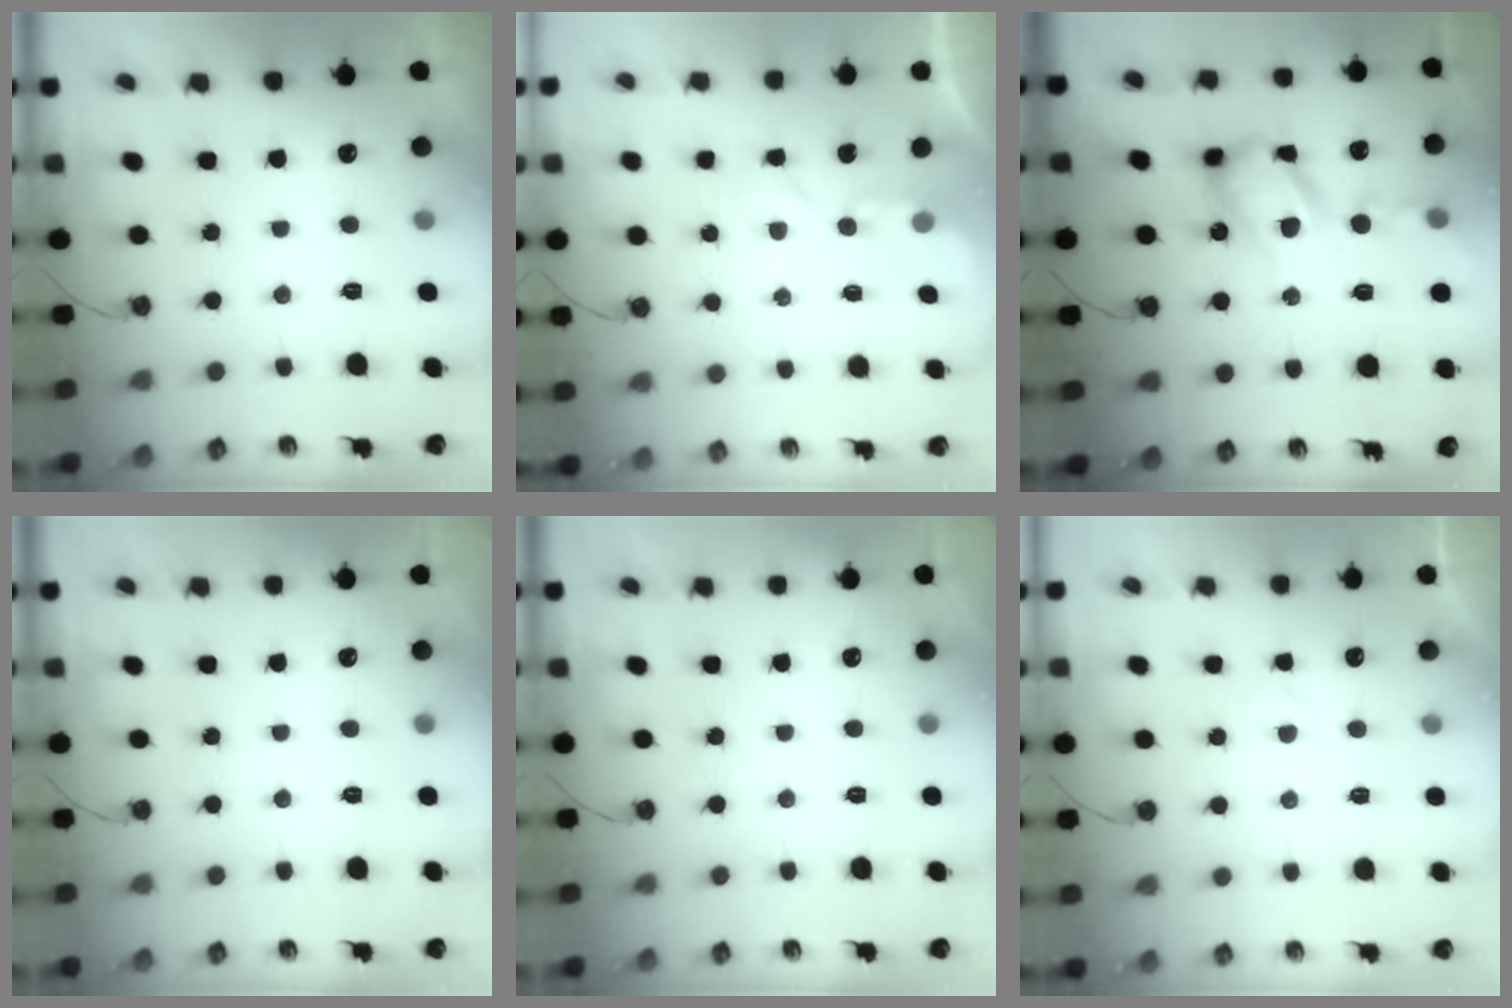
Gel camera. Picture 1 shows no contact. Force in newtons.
{"total": 2.7, "press": 2.7, "slide": 0.5}
{"total": 17.9, "press": 17.7, "slide": 2.3}
{"total": 0.0}
{"total": 0.0}
{"total": 2.1, "press": 2.1, "slide": 0.4}